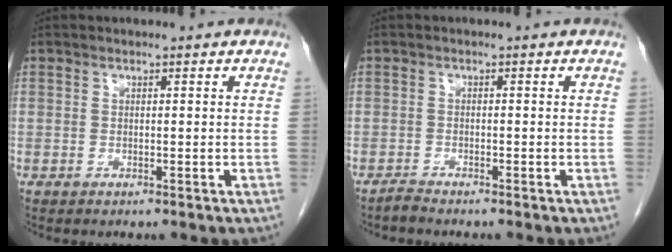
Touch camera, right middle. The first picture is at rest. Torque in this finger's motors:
{"motor_torque": [0.22, -0.08, -0.01, 0.00]}